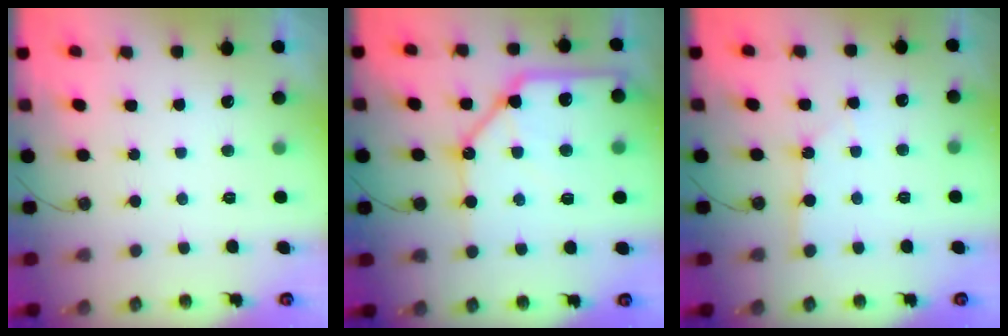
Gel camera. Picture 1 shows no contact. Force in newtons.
{"total": 19.0, "press": 18.9, "slide": 2.5}
{"total": 2.1, "press": 2.1, "slide": 0.3}